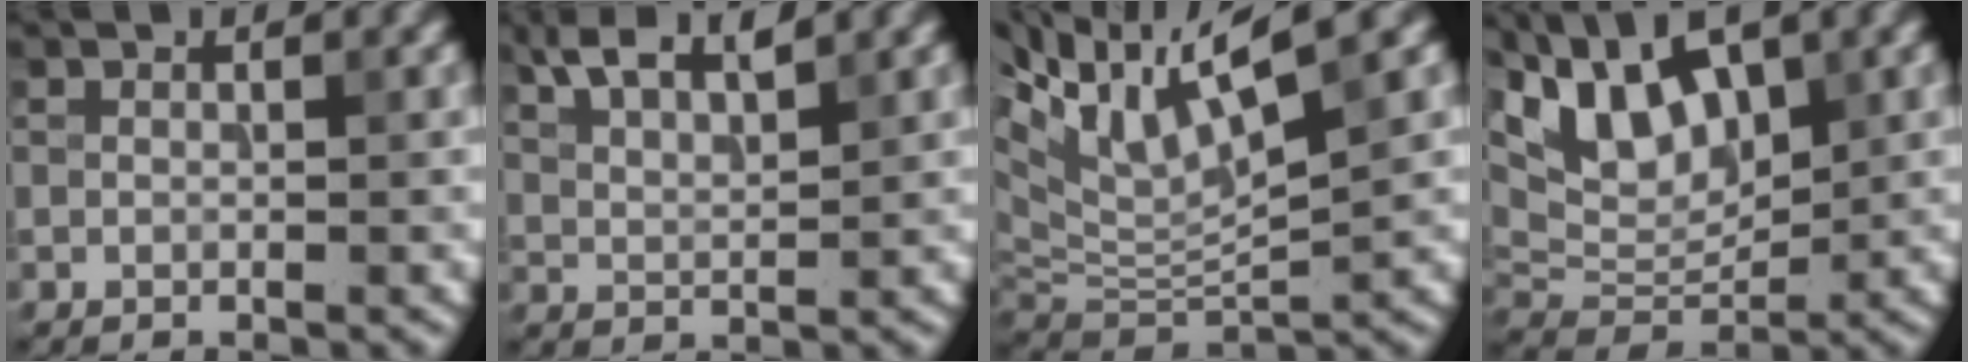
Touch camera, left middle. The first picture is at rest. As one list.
[{"total": 4.6, "force": [3.5, 1.3, 2.8], "torque": [-0.057, 0.016, 0.059]}, {"total": 10.5, "force": [5.3, 3.2, 8.5], "torque": [-0.177, 0.015, 0.095]}, {"total": 9.4, "force": [5.1, 4.5, 6.4], "torque": [-0.121, 0.008, 0.089]}]